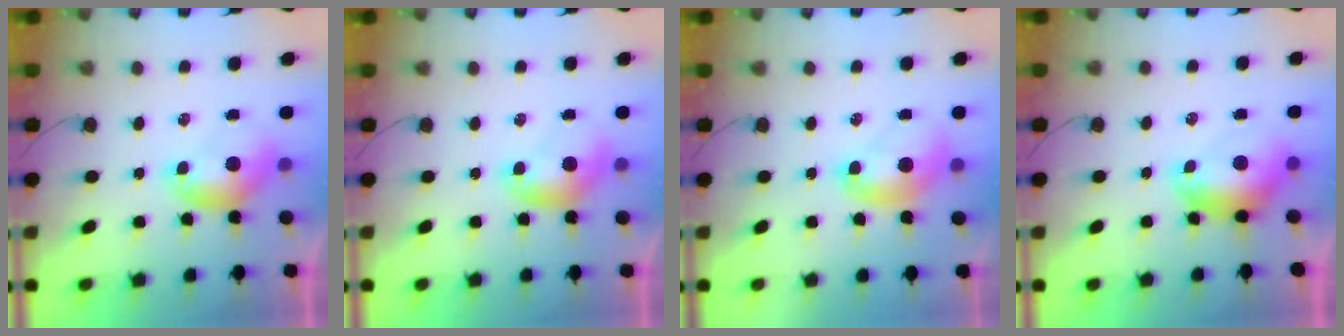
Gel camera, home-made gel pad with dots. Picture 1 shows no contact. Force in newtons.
{"total": 0.0}
{"total": 2.2, "press": 2.1, "slide": 0.3}
{"total": 1.6, "press": 1.5, "slide": 0.6}